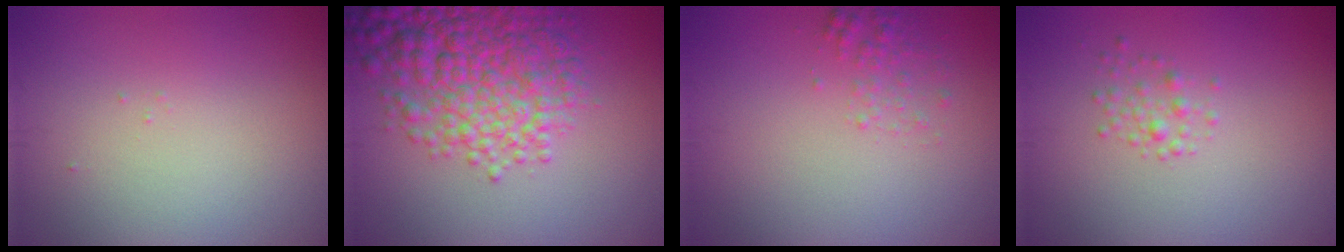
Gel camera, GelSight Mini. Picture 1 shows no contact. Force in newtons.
{"total": 7.8, "press": 7.7, "slide": 0.2}
{"total": 1.3, "press": 1.3, "slide": 0.1}
{"total": 1.3, "press": 1.3, "slide": 0.0}